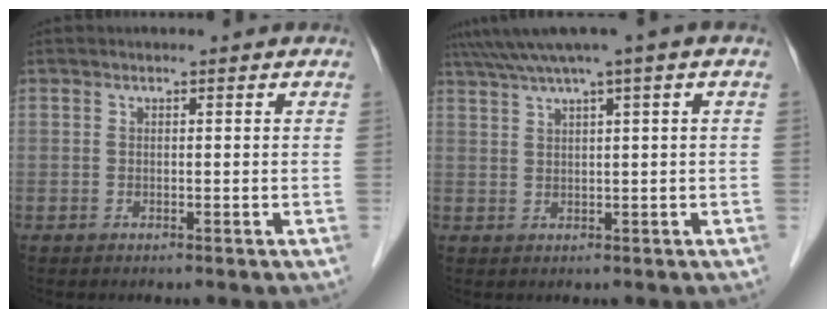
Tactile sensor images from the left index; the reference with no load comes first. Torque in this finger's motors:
{"motor_torque": [1.03, -1.11, 0.42, 0.21]}